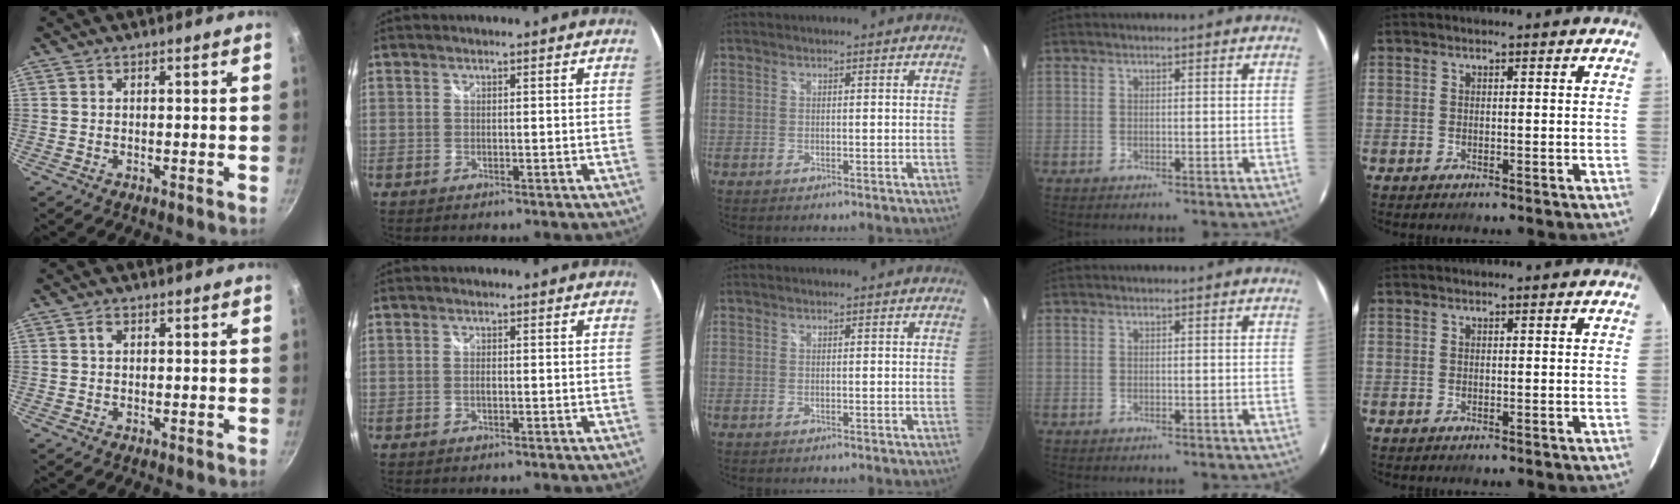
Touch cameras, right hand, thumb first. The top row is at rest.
{"thumb": {"total": 1.2, "force": [0.4, 0.9, 0.8], "torque": [-0.011, 0.004, 0.004]}, "index": {"total": 0.7, "force": [-0.2, 0.3, 0.6], "torque": [-0.013, 0.001, -0.005]}}